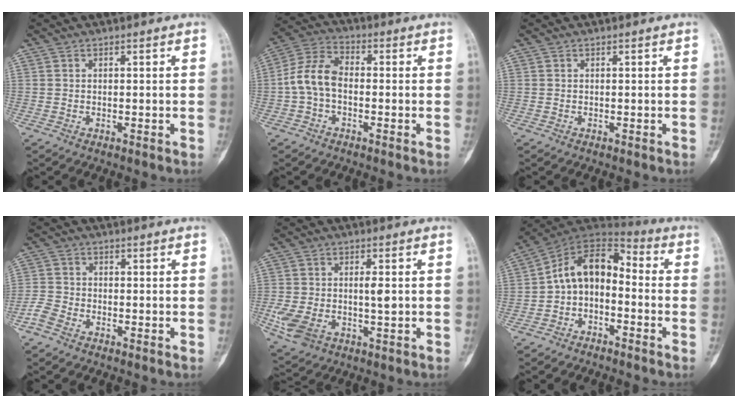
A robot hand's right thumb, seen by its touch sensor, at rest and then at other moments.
{"total": 8.1, "force": [-1.1, 5.2, 6.1], "torque": [-0.120, 0.027, -0.034]}
{"total": 0.0}
{"total": 3.5, "force": [-2.4, 2.0, 1.5], "torque": [-0.034, 0.010, -0.054]}
{"total": 9.7, "force": [-1.2, 5.5, 7.9], "torque": [-0.158, 0.009, -0.013]}
{"total": 11.2, "force": [-2.3, 7.5, 8.0], "torque": [-0.114, 0.072, -0.054]}